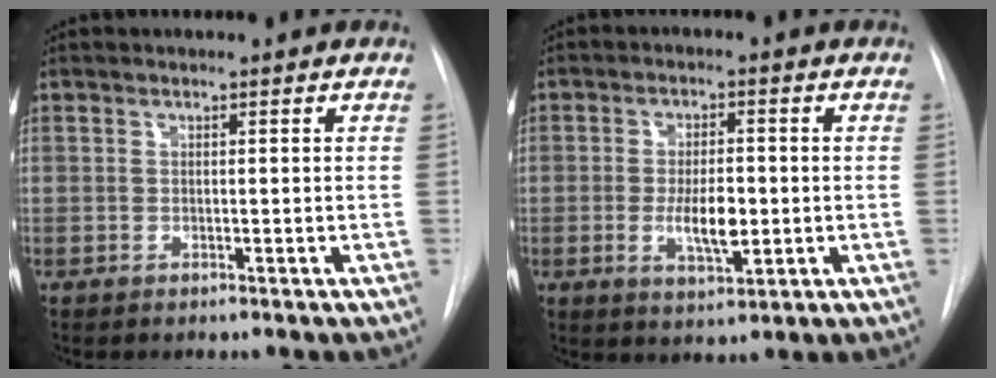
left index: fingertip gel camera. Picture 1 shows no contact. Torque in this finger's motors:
{"motor_torque": [1.22, 0.38, 0.29, 0.12]}